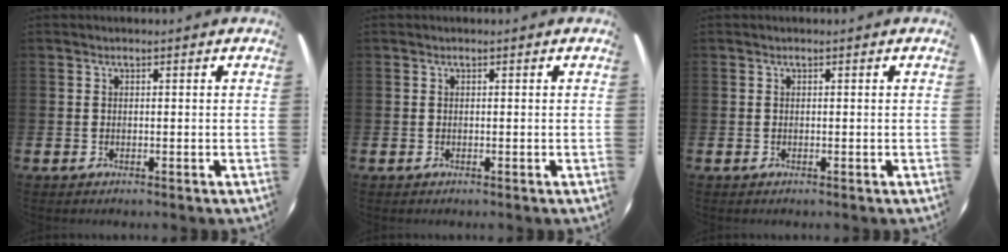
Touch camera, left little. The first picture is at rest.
{"total": 0.0}
{"total": 0.0}